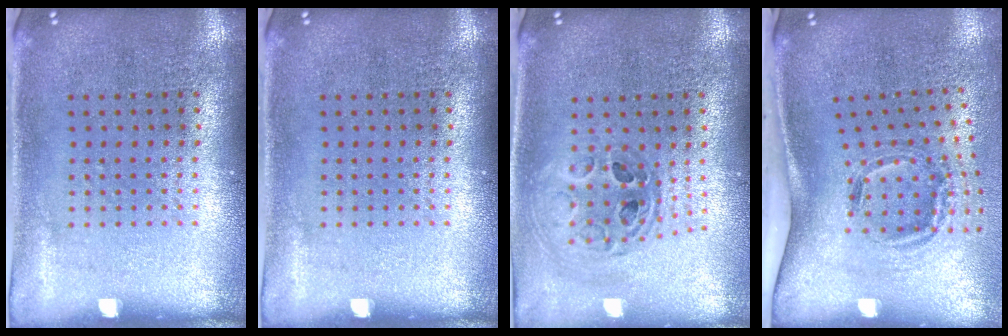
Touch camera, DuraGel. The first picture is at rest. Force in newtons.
{"total": 0.0}
{"total": 0.9, "press": 0.9, "slide": 0.2}
{"total": 1.9, "press": 1.2, "slide": 1.4}